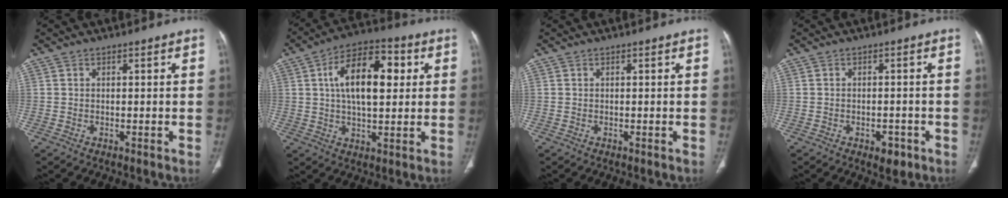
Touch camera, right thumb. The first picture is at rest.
{"total": 14.9, "force": [3.2, 7.4, 12.5], "torque": [-0.190, 0.014, 0.049]}
{"total": 0.0}
{"total": 3.4, "force": [-1.7, 2.0, 2.1], "torque": [-0.017, 0.006, -0.017]}